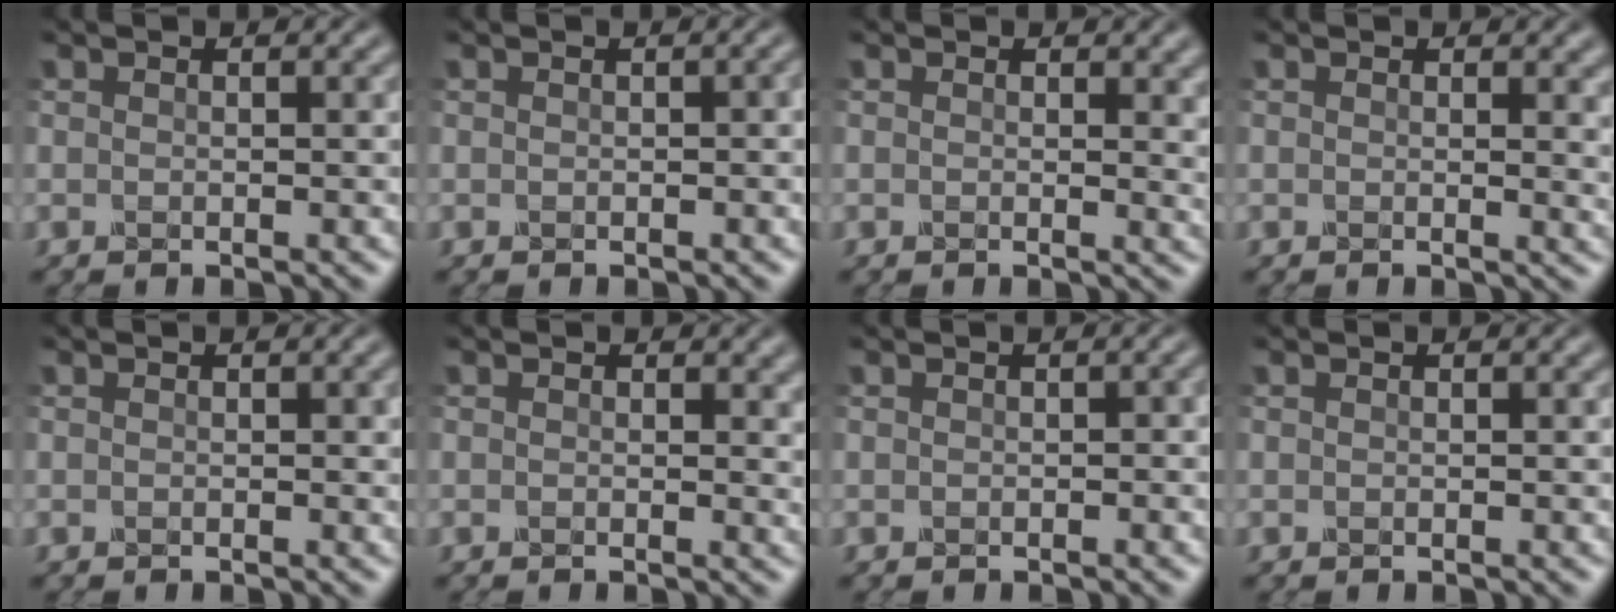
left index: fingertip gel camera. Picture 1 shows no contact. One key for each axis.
{"total": 1.0, "fx": -0.3, "fy": 0.4, "fz": 0.8, "tx": -0.003, "ty": 0.006, "tz": -0.006}
{"total": 2.9, "fx": 0.2, "fy": 1.5, "fz": 2.4, "tx": -0.038, "ty": -0.005, "tz": 0.001}
{"total": 2.8, "fx": 0.2, "fy": 1.3, "fz": 2.5, "tx": -0.036, "ty": -0.005, "tz": 0.001}
{"total": 0.0}
{"total": 1.6, "fx": 0.1, "fy": 0.8, "fz": 1.4, "tx": -0.029, "ty": -0.005, "tz": 0.000}
{"total": 0.5, "fx": -0.4, "fy": 0.2, "fz": 0.3, "tx": 0.001, "ty": 0.002, "tz": -0.003}
{"total": 0.0}